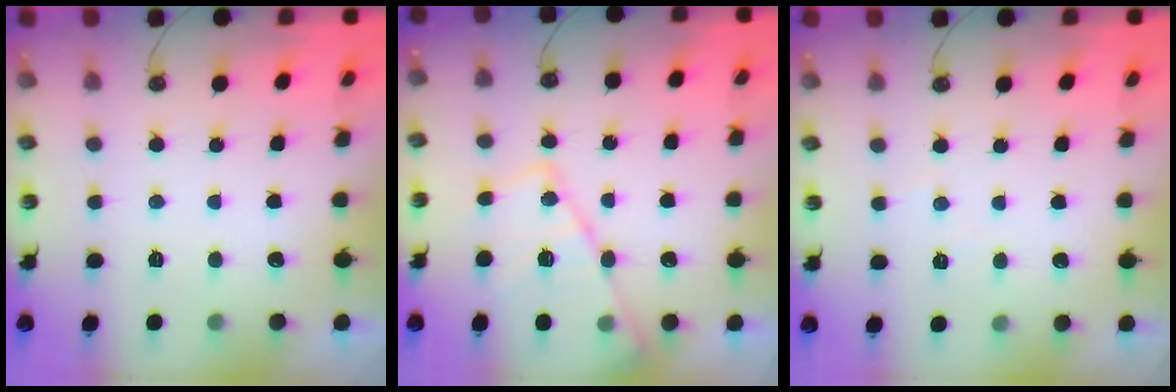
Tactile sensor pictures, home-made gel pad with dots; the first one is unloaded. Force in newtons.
{"total": 16.1, "press": 16.0, "slide": 1.6}
{"total": 2.9, "press": 2.8, "slide": 0.7}